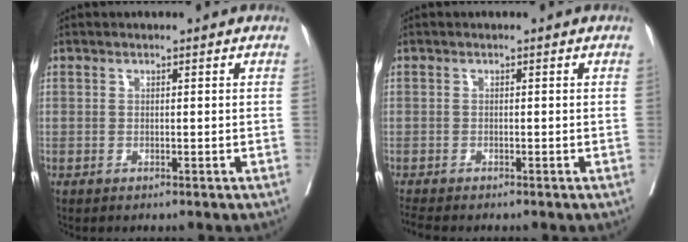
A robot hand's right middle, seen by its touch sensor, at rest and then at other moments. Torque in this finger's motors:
{"motor_torque": [0.14, -0.13, 0.02, 0.00]}